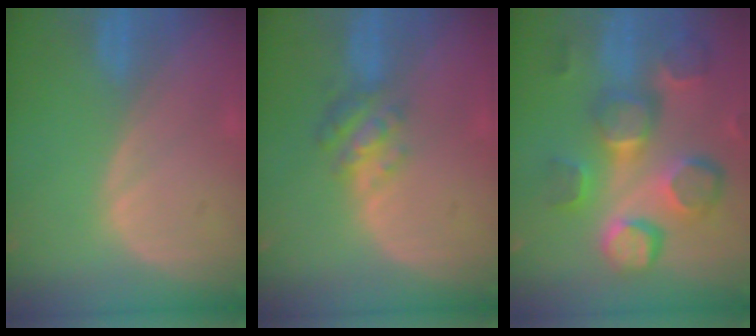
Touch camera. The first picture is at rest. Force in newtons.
{"total": 4.8, "press": 4.4, "slide": 1.9}
{"total": 12.7, "press": 11.2, "slide": 6.0}